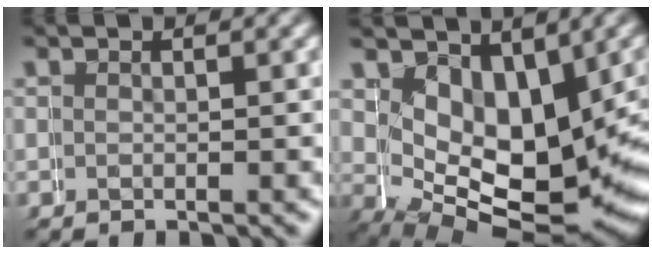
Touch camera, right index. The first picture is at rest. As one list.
[{"total": 10.8, "force": [-0.8, 7.7, 7.5], "torque": [-0.141, -0.064, 0.016]}]